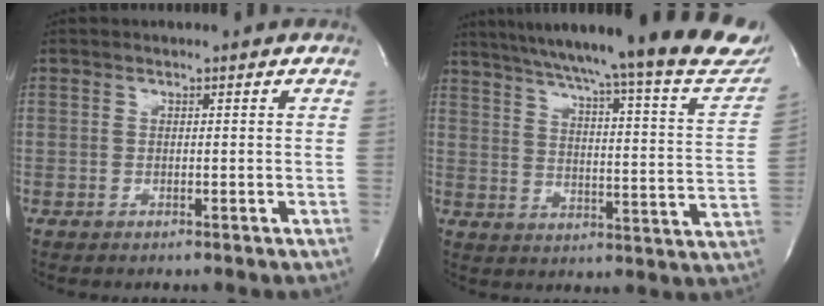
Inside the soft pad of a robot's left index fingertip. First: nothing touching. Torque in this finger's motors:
{"motor_torque": [0.13, -0.14, 0.43, 0.15]}